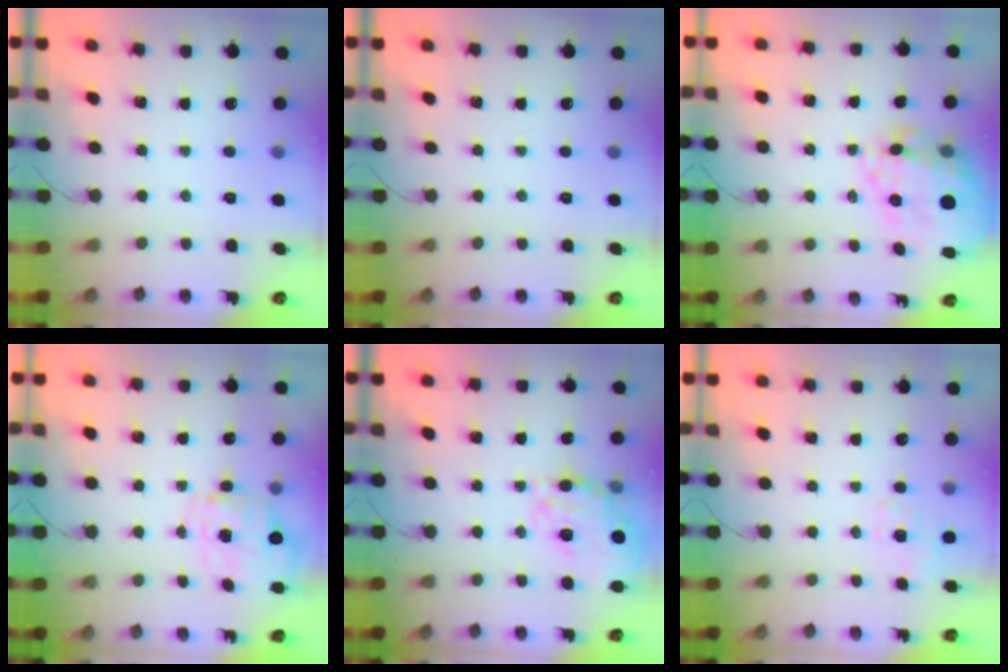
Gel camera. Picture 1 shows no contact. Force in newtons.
{"total": 0.0}
{"total": 19.2, "press": 18.8, "slide": 3.7}
{"total": 2.8, "press": 2.7, "slide": 0.9}
{"total": 17.8, "press": 17.7, "slide": 1.8}
{"total": 2.1, "press": 1.6, "slide": 1.4}